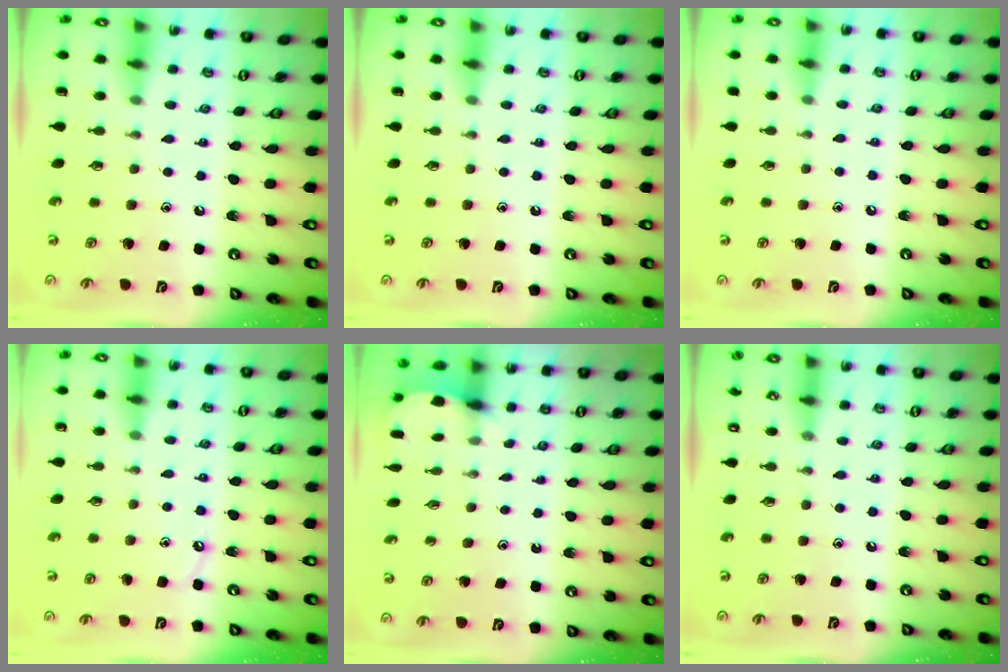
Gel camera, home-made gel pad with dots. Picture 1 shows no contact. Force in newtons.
{"total": 0.0}
{"total": 3.3, "press": 3.3, "slide": 0.6}
{"total": 4.7, "press": 4.7, "slide": 0.6}
{"total": 2.6, "press": 2.6, "slide": 0.3}
{"total": 0.0}